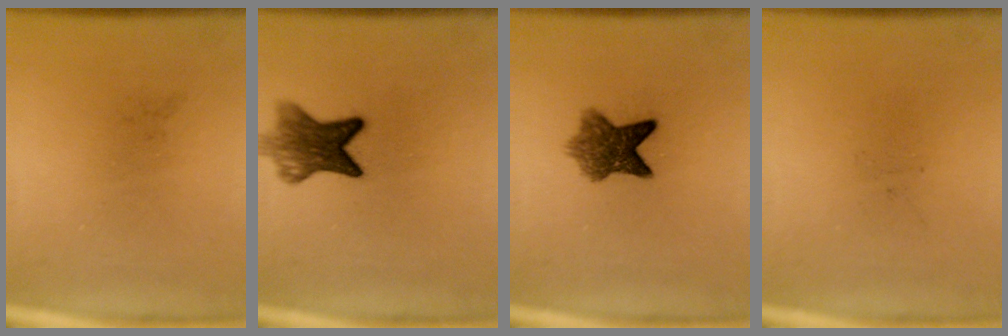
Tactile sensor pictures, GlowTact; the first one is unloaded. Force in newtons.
{"total": 7.3}
{"total": 6.5}
{"total": 0.0}